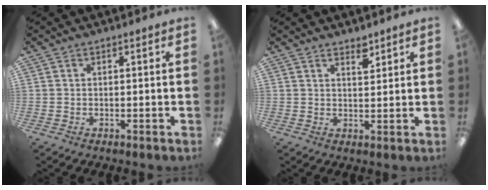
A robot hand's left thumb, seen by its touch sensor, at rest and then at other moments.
{"total": 3.3, "force": [2.8, 1.3, 1.3], "torque": [-0.005, -0.018, 0.046]}